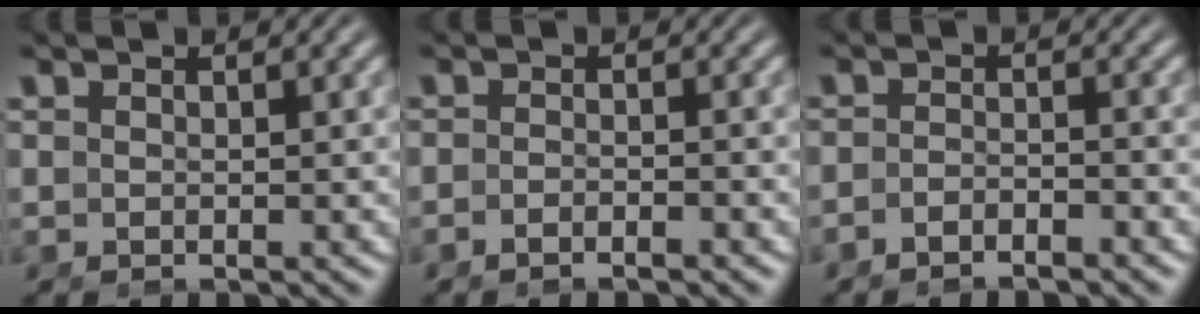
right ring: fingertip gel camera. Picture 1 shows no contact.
{"total": 1.6, "force": [-1.6, 0.0, 0.5], "torque": [-0.011, 0.000, -0.030]}
{"total": 2.5, "force": [-2.5, 0.3, 0.5], "torque": [-0.008, -0.004, -0.042]}